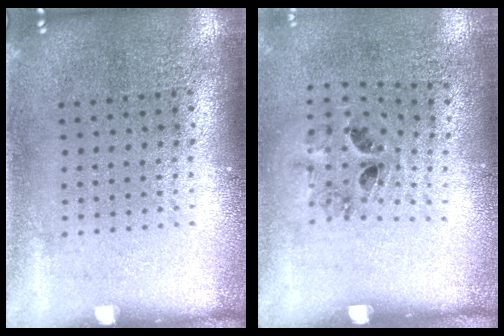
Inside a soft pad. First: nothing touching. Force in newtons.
{"total": 1.4, "press": 0.8, "slide": 1.1}